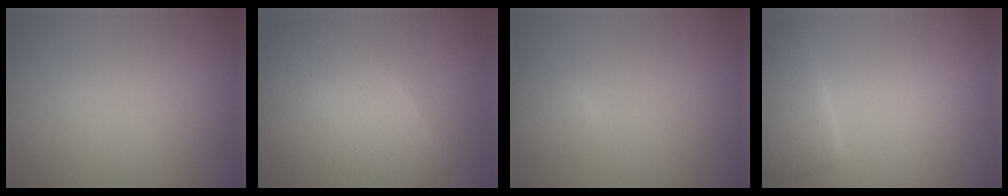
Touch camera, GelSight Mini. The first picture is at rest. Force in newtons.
{"total": 9.6, "press": 9.6, "slide": 0.5}
{"total": 1.1, "press": 1.1, "slide": 0.0}
{"total": 2.8, "press": 2.8, "slide": 0.2}